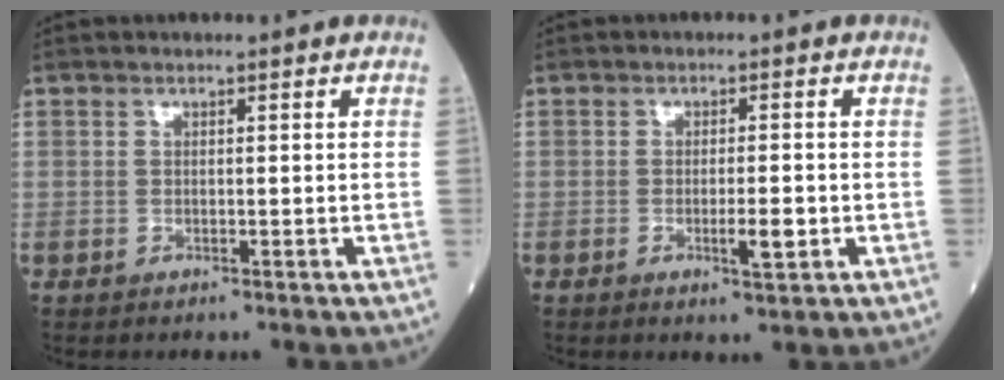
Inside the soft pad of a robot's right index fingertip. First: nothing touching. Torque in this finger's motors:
{"motor_torque": [0.68, -0.07, 0.23, 0.05]}